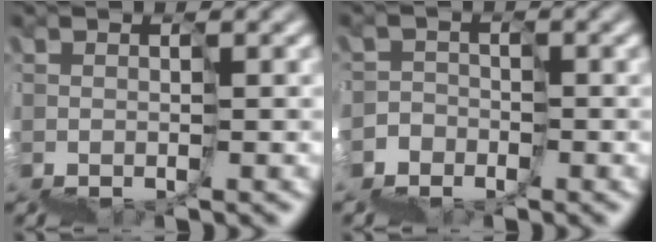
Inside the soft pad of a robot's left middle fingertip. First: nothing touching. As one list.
[{"total": 2.0, "force": [-1.2, 1.5, -0.5], "torque": [0.028, 0.019, -0.020]}]